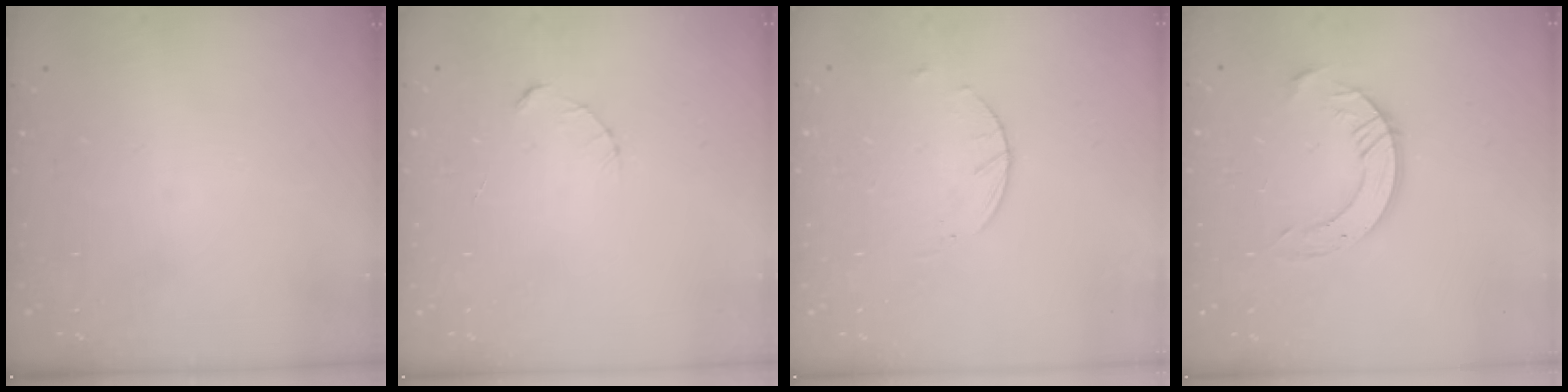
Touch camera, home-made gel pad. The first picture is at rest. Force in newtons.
{"total": 2.3, "press": 2.3, "slide": 0.3}
{"total": 2.6, "press": 2.6, "slide": 0.4}
{"total": 9.2, "press": 9.2, "slide": 0.7}